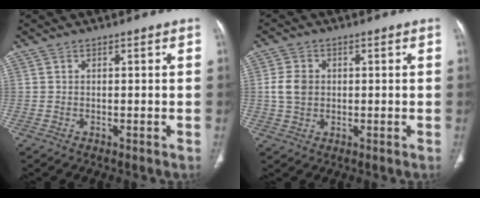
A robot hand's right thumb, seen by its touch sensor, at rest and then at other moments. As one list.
[{"total": 4.9, "force": [0.4, 3.9, 3.0], "torque": [-0.053, 0.004, 0.009]}]